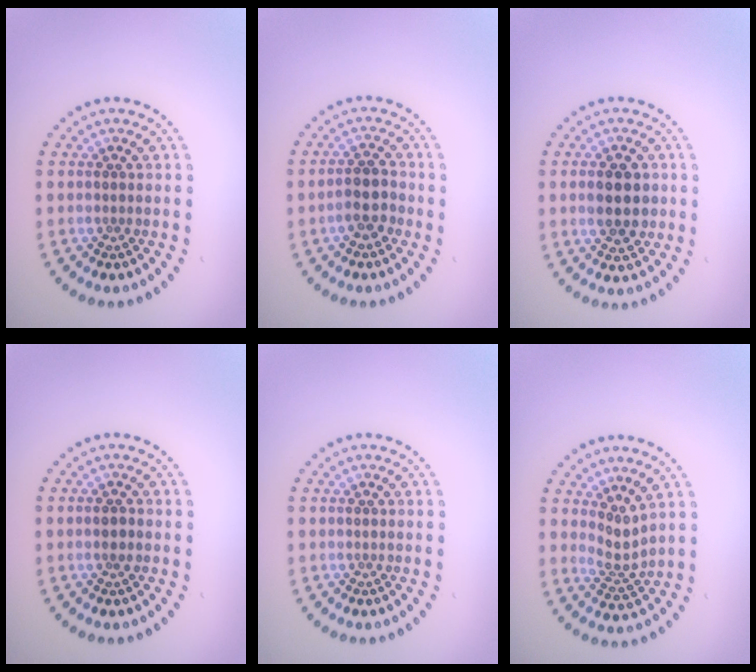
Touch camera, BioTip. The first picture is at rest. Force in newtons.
{"total": 2.4, "press": 2.3, "slide": 0.8}
{"total": 3.6, "press": 3.6, "slide": 0.2}
{"total": 1.1, "press": 1.1, "slide": 0.3}
{"total": 0.0}
{"total": 2.3, "press": 1.5, "slide": 1.7}